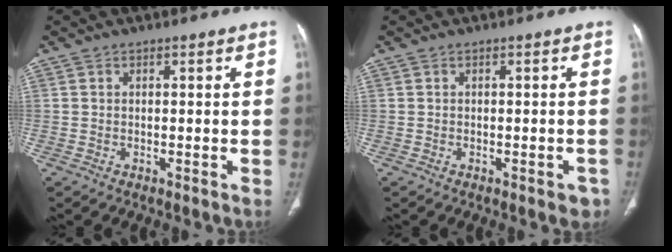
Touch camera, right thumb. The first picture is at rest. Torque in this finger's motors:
{"motor_torque": [0.55, 0.33, 0.55, -0.72, 0.09]}